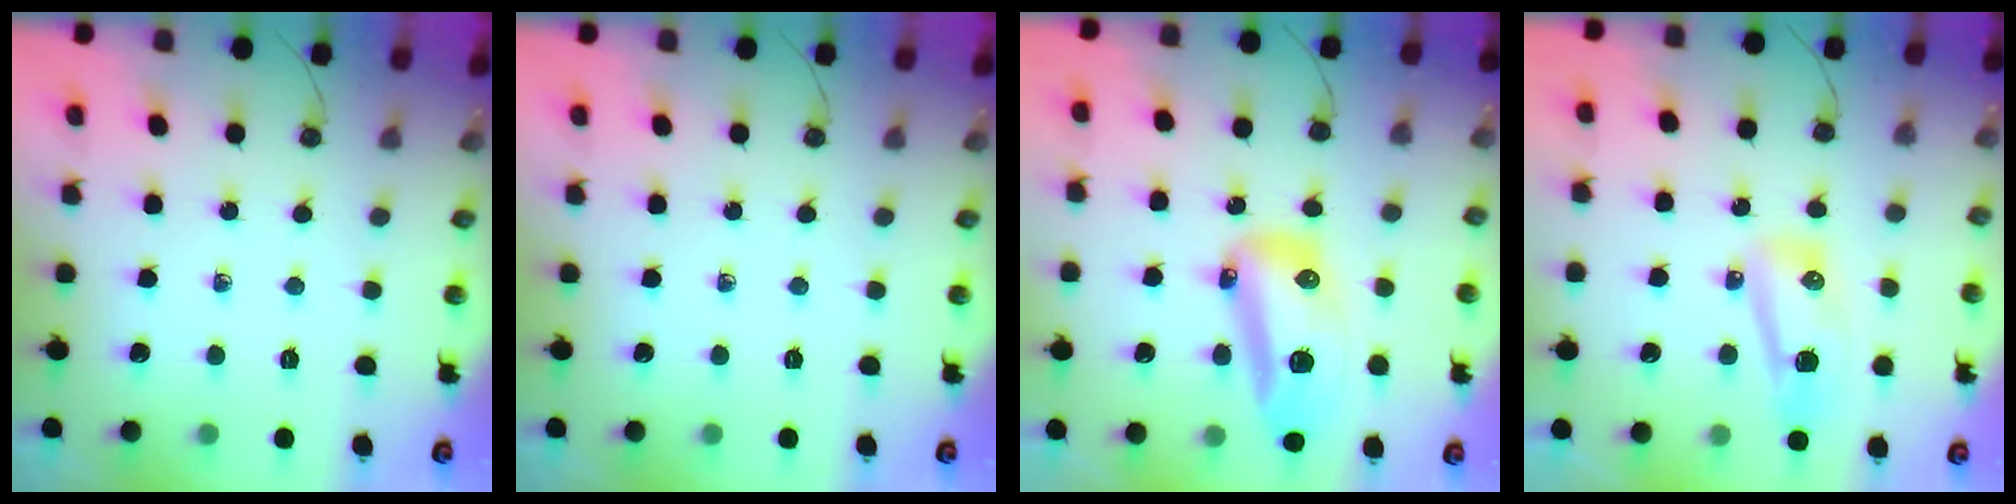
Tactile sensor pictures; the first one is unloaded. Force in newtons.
{"total": 0.0}
{"total": 15.6, "press": 15.4, "slide": 2.1}
{"total": 26.1, "press": 13.3, "slide": 22.5}